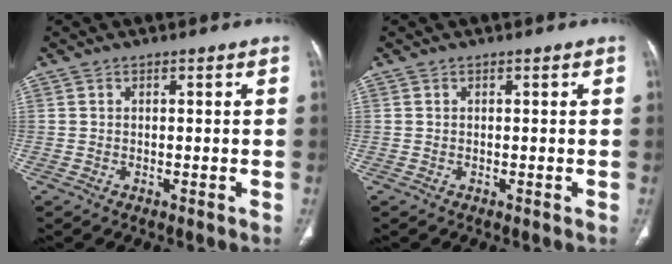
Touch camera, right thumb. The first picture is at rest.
{"total": 0.0}